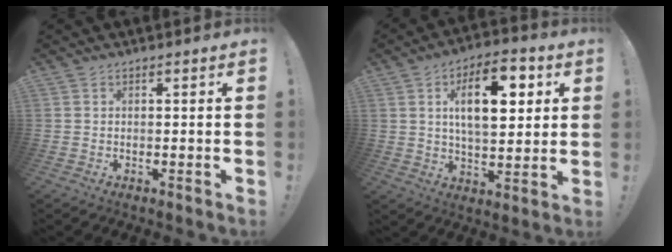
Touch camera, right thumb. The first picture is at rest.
{"total": 15.8, "force": [5.2, 7.7, 12.8], "torque": [-0.180, -0.002, 0.080]}